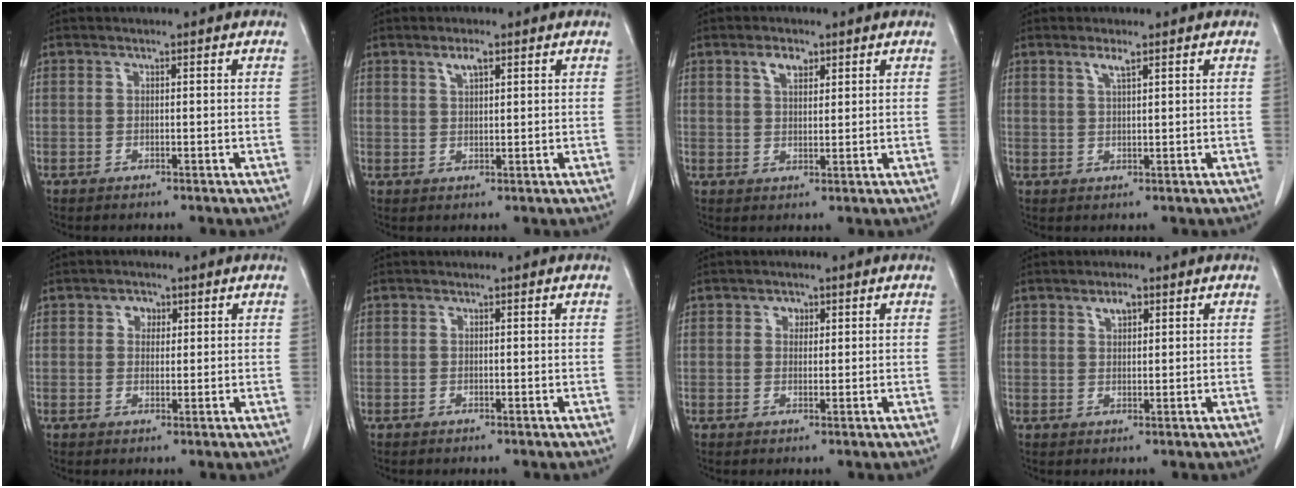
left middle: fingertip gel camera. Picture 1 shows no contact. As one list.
[{"total": 2.5, "force": [1.5, 0.7, 1.9], "torque": [-0.037, 0.002, 0.030]}, {"total": 3.4, "force": [2.0, 1.6, 2.2], "torque": [-0.041, 0.005, 0.038]}, {"total": 2.1, "force": [1.4, 0.2, 1.6], "torque": [-0.035, 0.002, 0.028]}, {"total": 2.2, "force": [1.0, 1.7, 1.0], "torque": [-0.013, 0.003, 0.014]}, {"total": 0.0}, {"total": 1.6, "force": [0.8, 1.3, 0.6], "torque": [-0.005, 0.000, 0.010]}, {"total": 2.4, "force": [1.4, 1.0, 1.6], "torque": [-0.028, 0.001, 0.026]}]